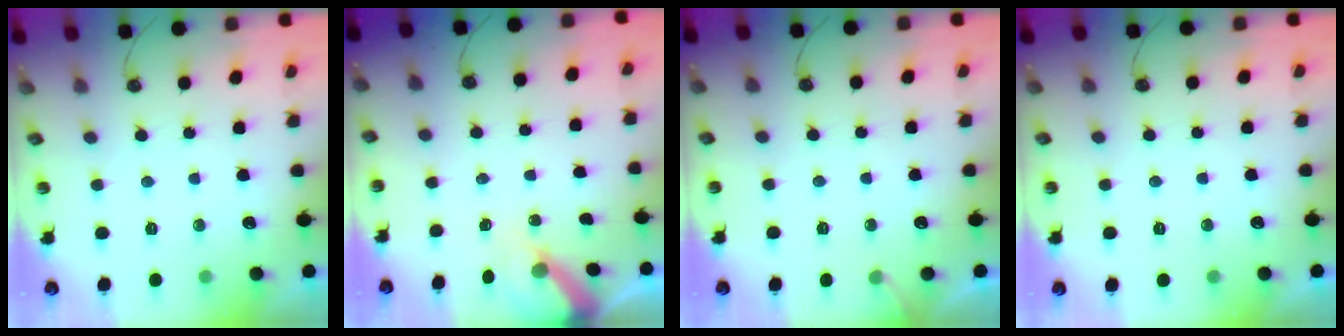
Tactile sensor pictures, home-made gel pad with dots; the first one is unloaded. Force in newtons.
{"total": 6.7, "press": 6.6, "slide": 0.6}
{"total": 3.9, "press": 3.9, "slide": 0.2}
{"total": 0.0}